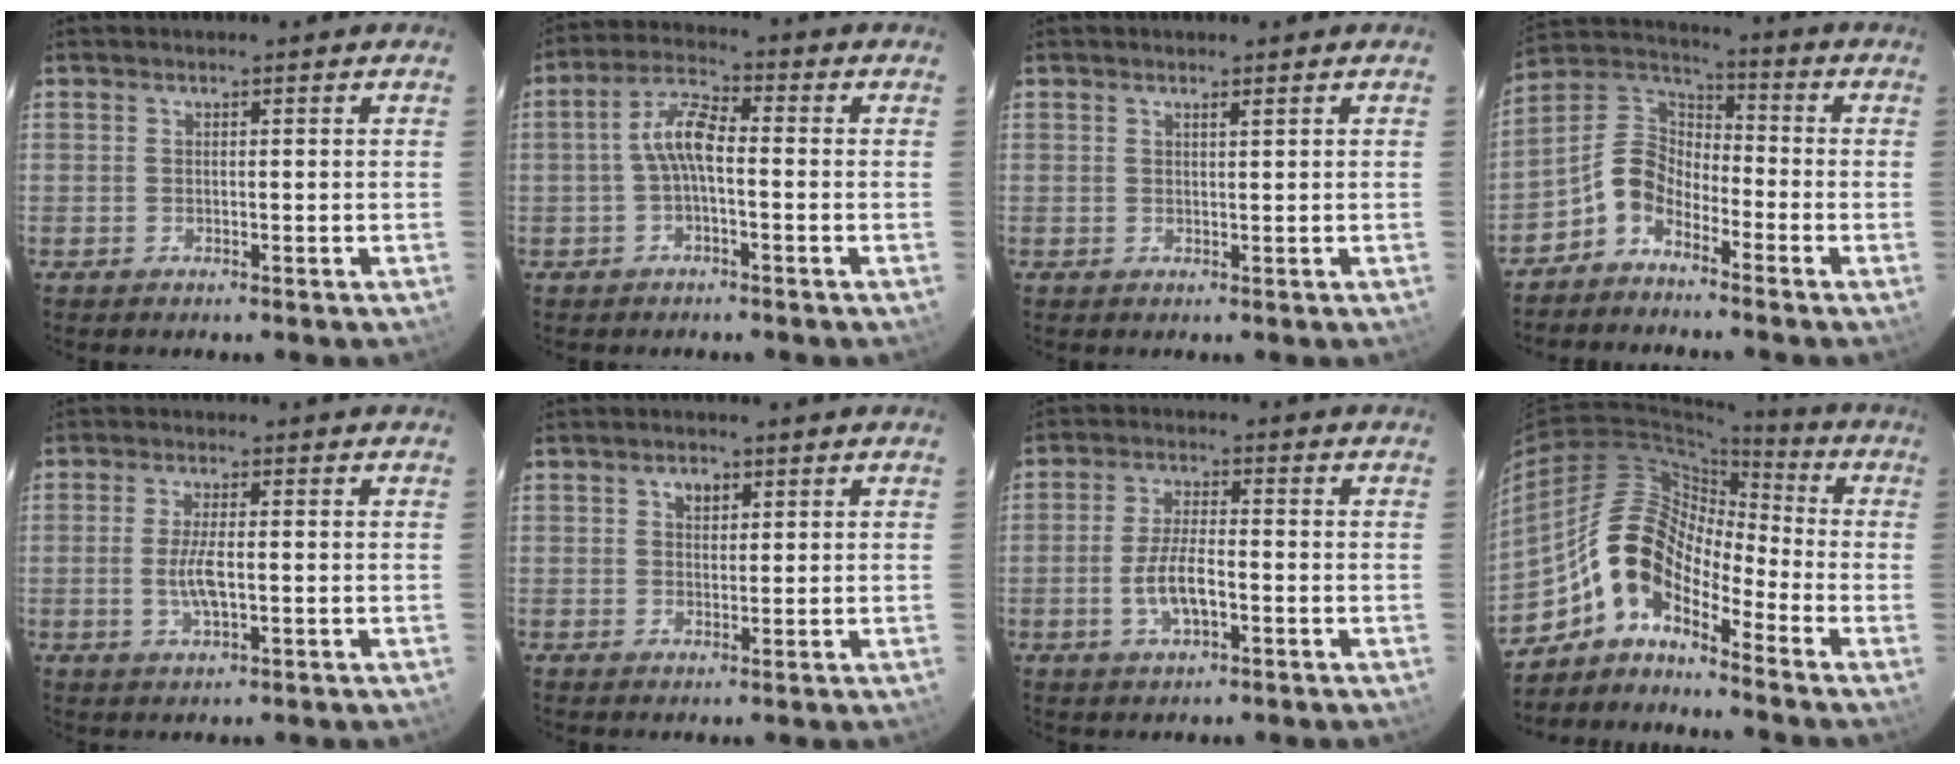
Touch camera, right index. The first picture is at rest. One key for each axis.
{"total": 5.8, "fx": -1.1, "fy": 2.0, "fz": 5.3, "tx": -0.116, "ty": 0.021, "tz": -0.025}
{"total": 0.7, "fx": 0.5, "fy": 0.0, "fz": 0.4, "tx": -0.005, "ty": 0.000, "tz": 0.009}
{"total": 7.8, "fx": -5.0, "fy": 4.5, "fz": 4.0, "tx": -0.087, "ty": 0.029, "tz": -0.113}
{"total": 4.8, "fx": -0.7, "fy": 1.4, "fz": 4.6, "tx": -0.092, "ty": -0.002, "tz": -0.012}
{"total": 3.3, "fx": 1.4, "fy": 2.8, "fz": 0.9, "tx": -0.005, "ty": 0.008, "tz": 0.022}
{"total": 6.3, "fx": -2.1, "fy": 2.2, "fz": 5.6, "tx": -0.114, "ty": 0.000, "tz": -0.037}
{"total": 10.6, "fx": -6.9, "fy": 4.5, "fz": 6.6, "tx": -0.115, "ty": 0.027, "tz": -0.150}